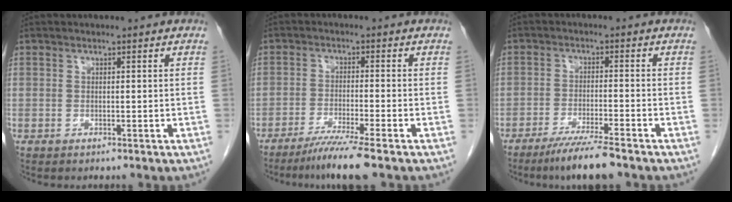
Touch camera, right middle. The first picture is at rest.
{"total": 6.2, "force": [-4.8, -1.4, 3.7], "torque": [-0.064, -0.020, -0.088]}
{"total": 6.8, "force": [-5.3, -0.2, 4.3], "torque": [-0.077, -0.020, -0.093]}